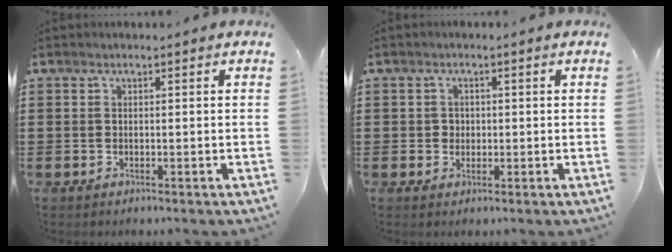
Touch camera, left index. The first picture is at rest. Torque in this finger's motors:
{"motor_torque": [-0.01, 0.01, 0.00, 0.00]}